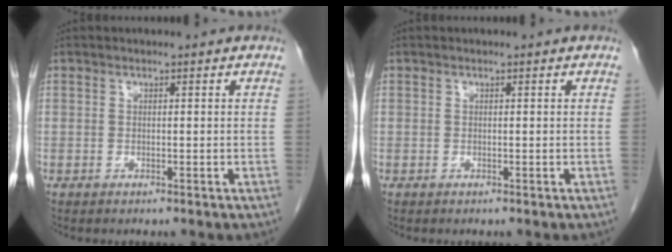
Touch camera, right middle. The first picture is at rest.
{"total": 0.0}